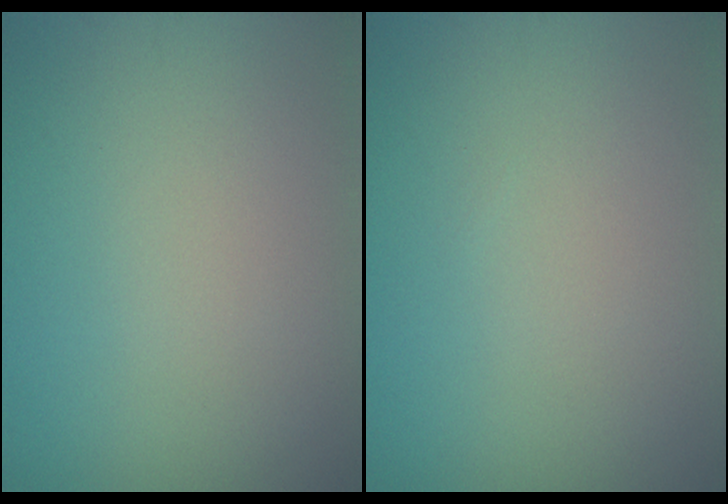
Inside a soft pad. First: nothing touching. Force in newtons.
{"total": 0.0}